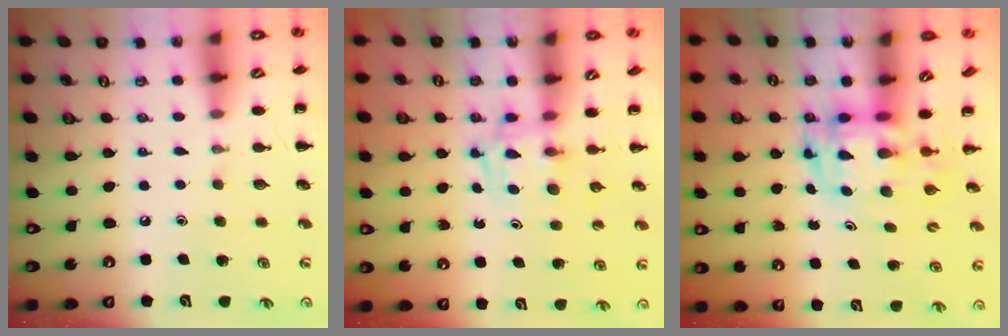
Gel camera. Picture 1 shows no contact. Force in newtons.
{"total": 4.0, "press": 3.9, "slide": 0.5}
{"total": 3.0, "press": 3.0, "slide": 0.6}